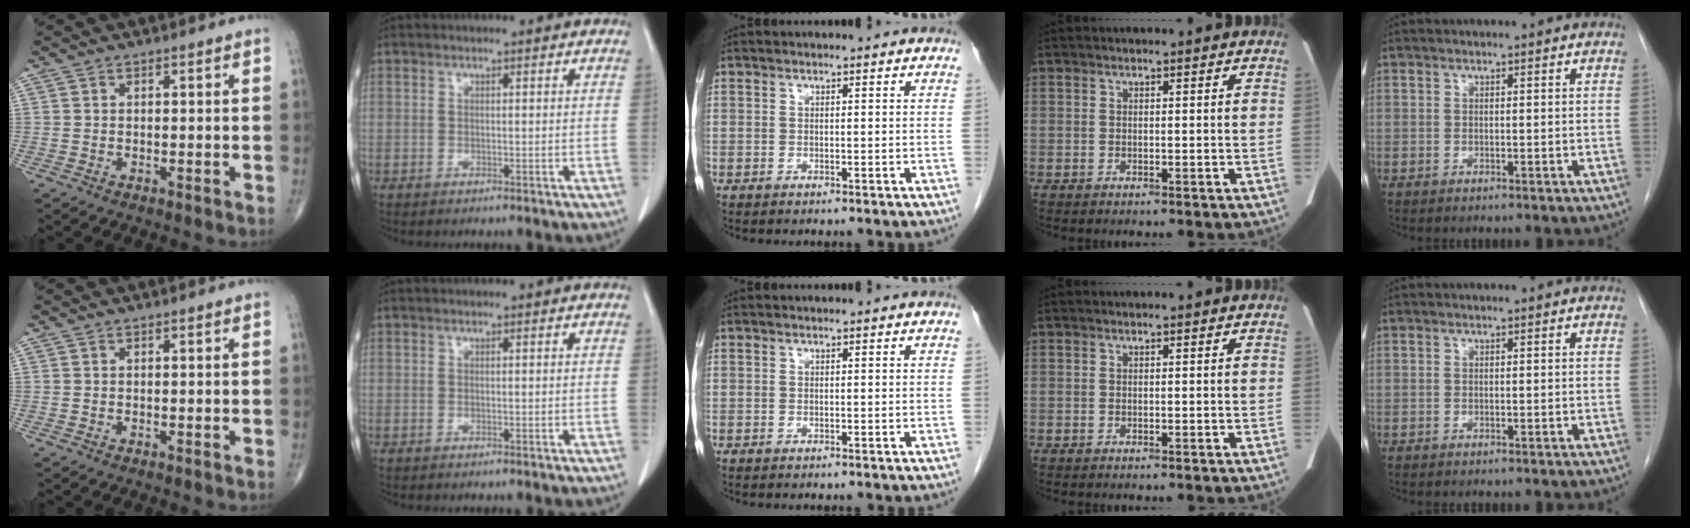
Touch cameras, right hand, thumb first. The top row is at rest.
{}